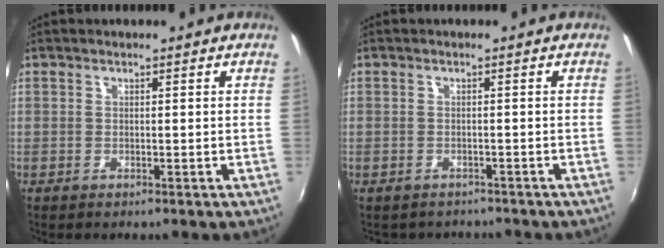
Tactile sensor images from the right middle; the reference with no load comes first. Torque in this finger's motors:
{"motor_torque": [0.01, -0.05, 0.00, 0.00]}